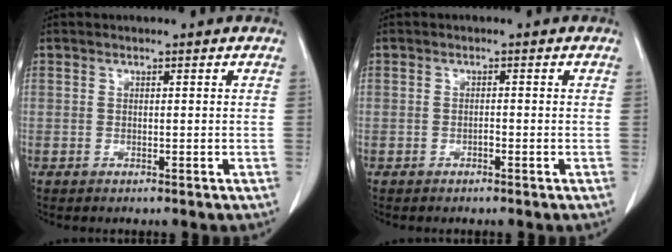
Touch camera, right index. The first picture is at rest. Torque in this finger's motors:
{"motor_torque": [0.21, 0.18, 0.03, 0.02]}